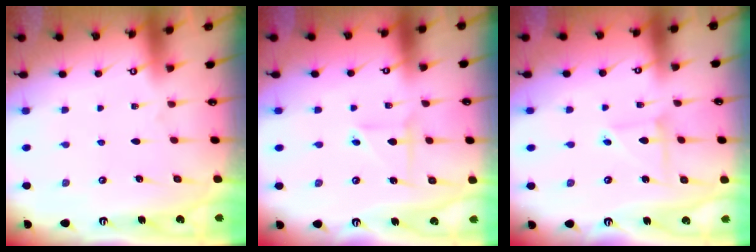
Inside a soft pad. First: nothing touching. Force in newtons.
{"total": 3.8, "press": 3.7, "slide": 0.3}
{"total": 3.9, "press": 3.9, "slide": 0.4}